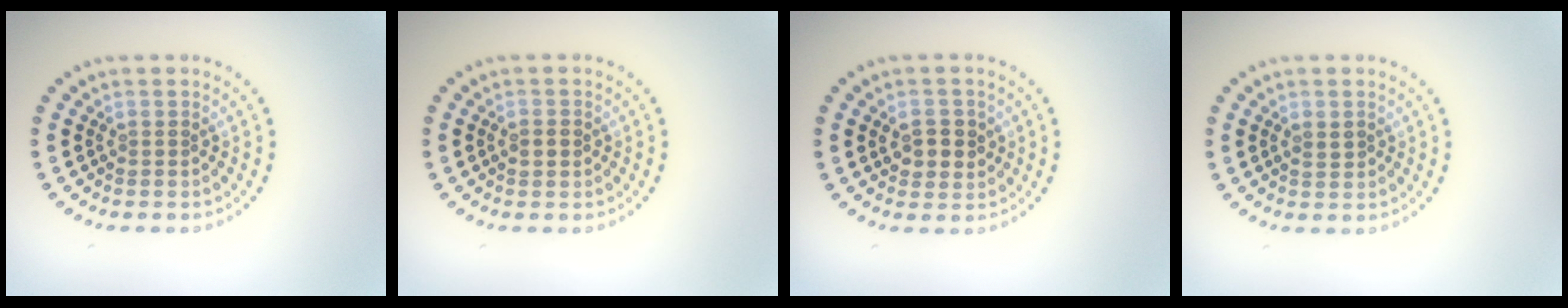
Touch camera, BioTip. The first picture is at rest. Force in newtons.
{"total": 1.6, "press": 1.6, "slide": 0.1}
{"total": 2.7, "press": 2.6, "slide": 0.6}
{"total": 0.7, "press": 0.7, "slide": 0.3}